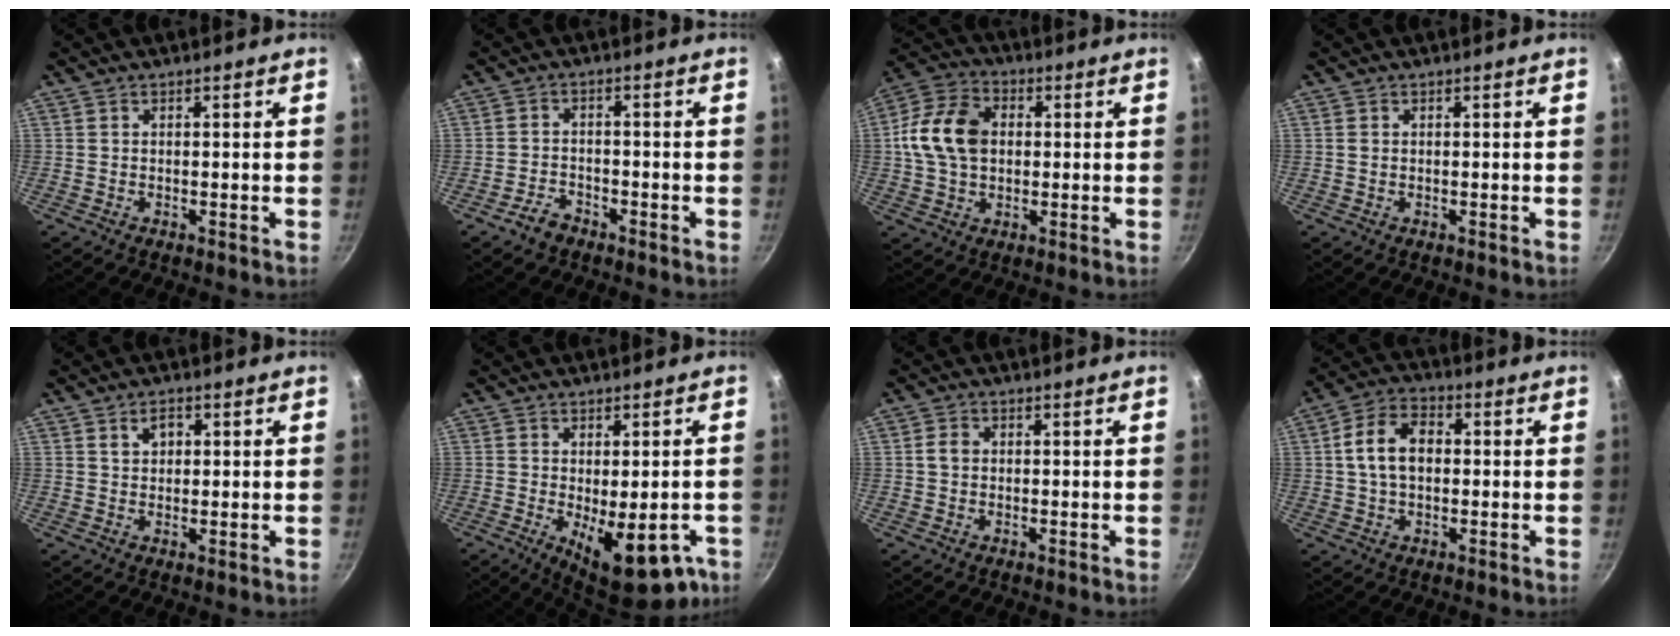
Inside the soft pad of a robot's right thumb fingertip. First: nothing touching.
{"total": 3.6, "force": [-2.7, 2.1, 1.3], "torque": [-0.017, 0.029, -0.045]}
{"total": 13.3, "force": [1.2, 9.6, 9.1], "torque": [-0.153, 0.018, 0.009]}
{"total": 0.6, "force": [0.1, 0.5, 0.3], "torque": [-0.006, 0.002, 0.002]}
{"total": 3.1, "force": [1.2, 2.2, 1.9], "torque": [-0.019, 0.000, 0.019]}
{"total": 14.2, "force": [-4.9, 6.2, 11.8], "torque": [-0.128, -0.009, -0.048]}
{"total": 2.3, "force": [0.1, 1.9, 1.3], "torque": [-0.018, 0.006, -0.001]}
{"total": 9.4, "force": [0.7, 6.3, 6.9], "torque": [-0.109, 0.023, 0.002]}